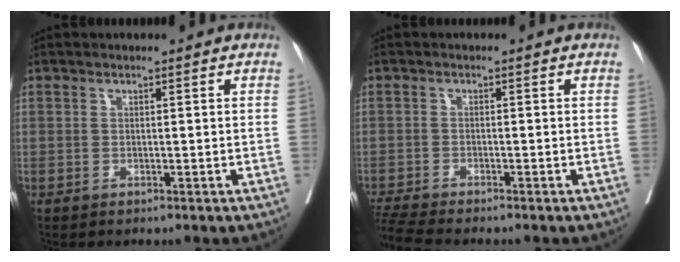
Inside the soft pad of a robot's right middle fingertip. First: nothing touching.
{"total": 4.8, "force": [-4.5, -0.7, 1.5], "torque": [-0.032, -0.018, -0.082]}